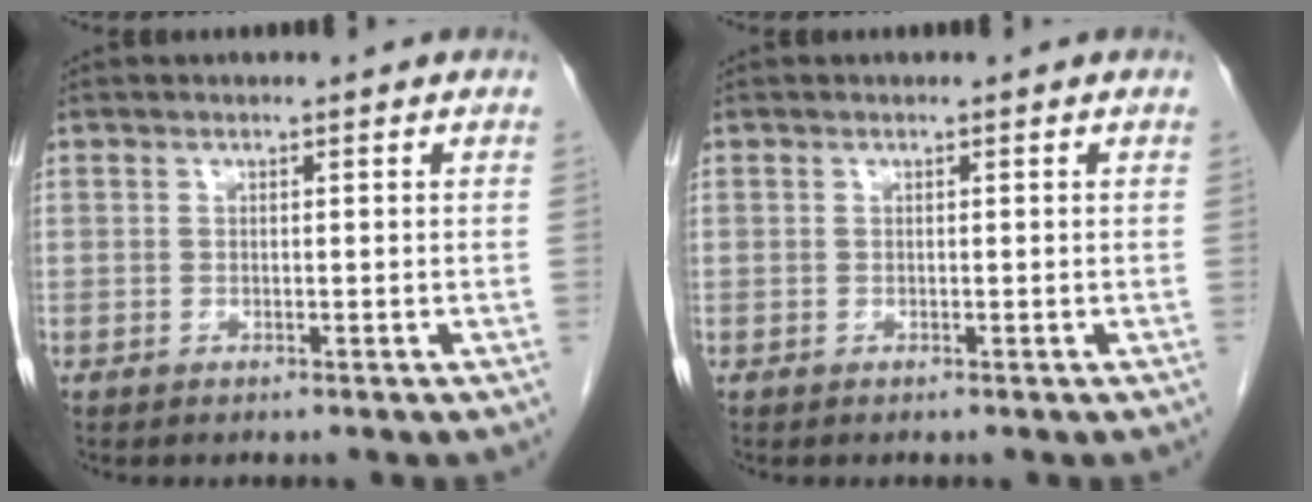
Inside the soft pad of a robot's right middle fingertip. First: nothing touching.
{"total": 0.0}